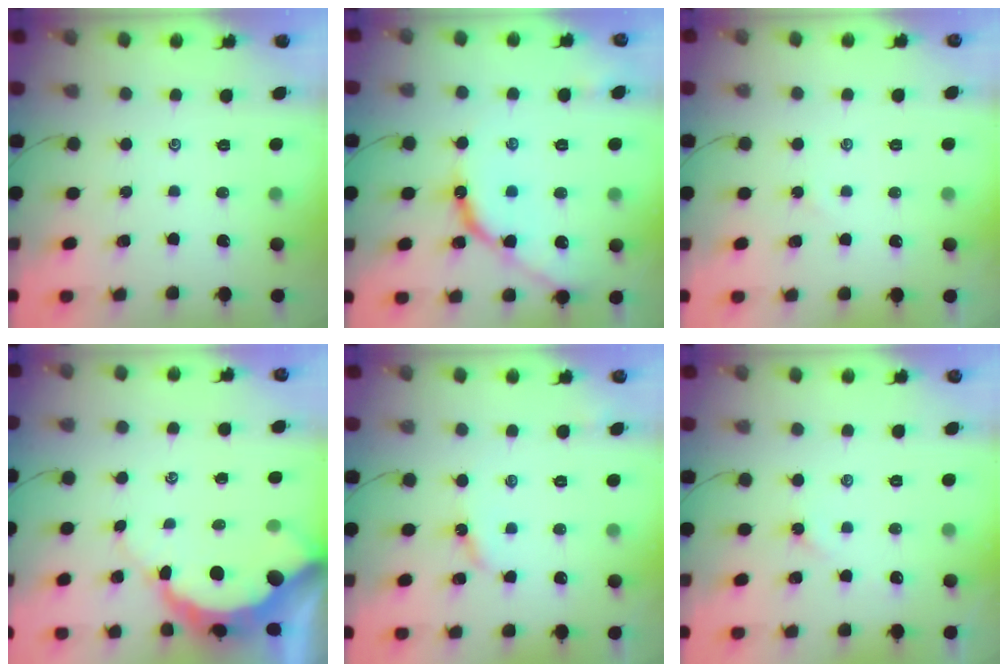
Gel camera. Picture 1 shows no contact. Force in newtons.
{"total": 10.3, "press": 10.2, "slide": 0.8}
{"total": 1.4, "press": 1.4, "slide": 0.4}
{"total": 9.0, "press": 9.0, "slide": 0.9}
{"total": 3.3, "press": 3.3, "slide": 0.3}
{"total": 2.6, "press": 2.5, "slide": 0.5}